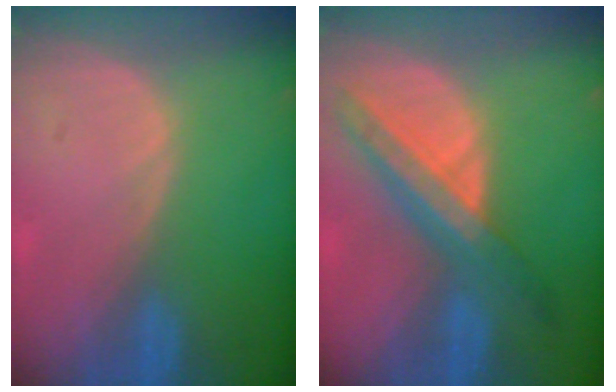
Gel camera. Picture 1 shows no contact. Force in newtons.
{"total": 8.4, "press": 7.4, "slide": 4.0}